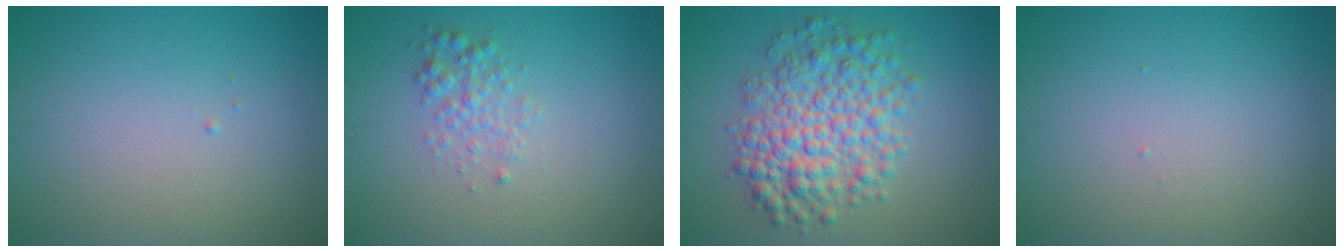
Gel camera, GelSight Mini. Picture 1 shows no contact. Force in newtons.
{"total": 1.9, "press": 1.9, "slide": 0.0}
{"total": 6.7, "press": 6.7, "slide": 0.1}
{"total": 0.0}